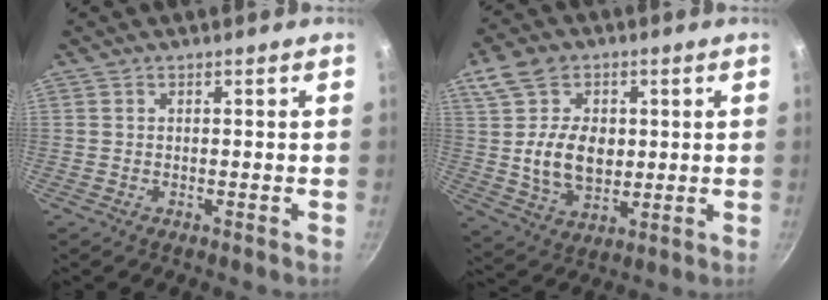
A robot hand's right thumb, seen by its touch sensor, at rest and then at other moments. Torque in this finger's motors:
{"motor_torque": [-0.05, 0.54, 0.45, 0.09, 0.14]}